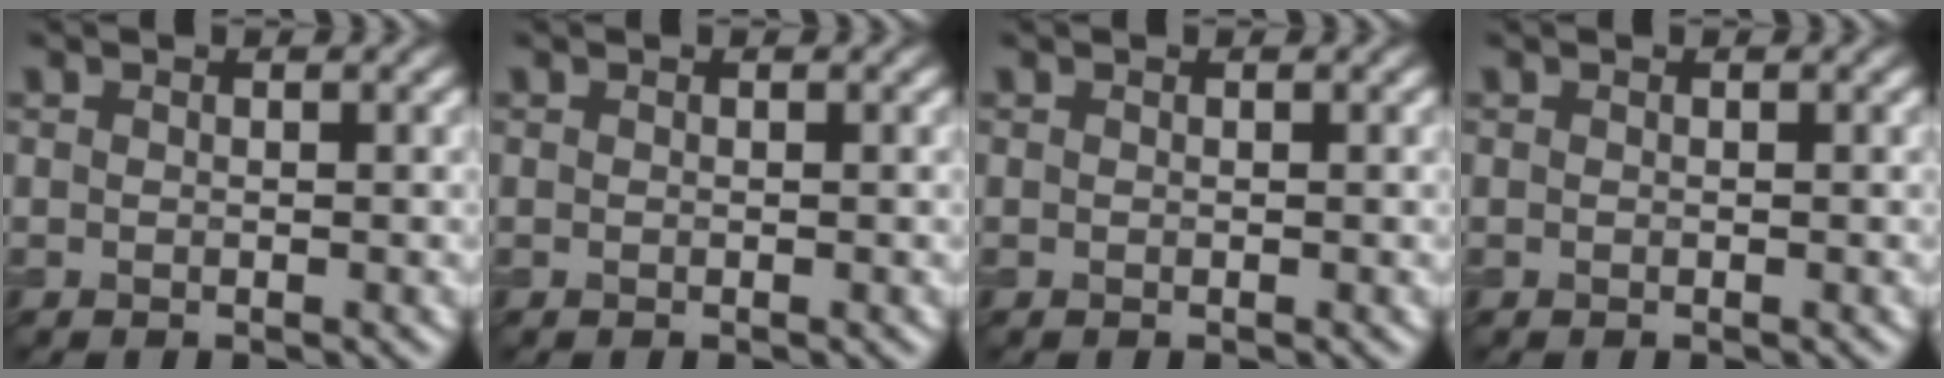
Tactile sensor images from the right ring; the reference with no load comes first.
{"total": 0.0}
{"total": 0.0}
{"total": 0.0}